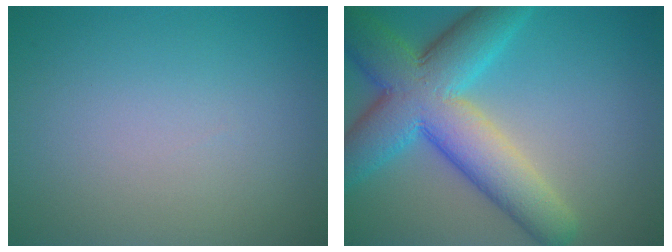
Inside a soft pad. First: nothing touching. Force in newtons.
{"total": 10.4, "press": 10.4, "slide": 0.1}